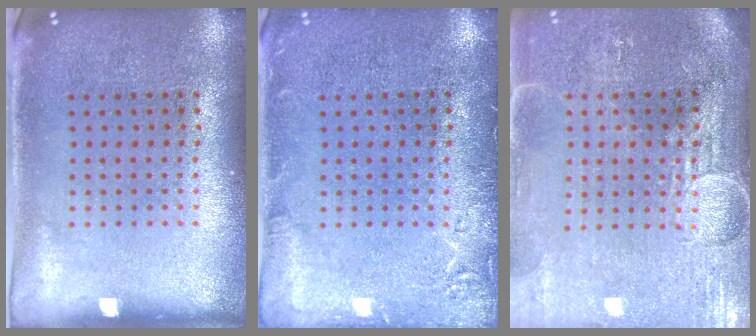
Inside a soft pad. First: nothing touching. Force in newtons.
{"total": 2.0, "press": 2.0, "slide": 0.4}
{"total": 3.9, "press": 3.5, "slide": 1.7}